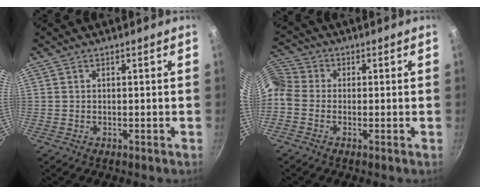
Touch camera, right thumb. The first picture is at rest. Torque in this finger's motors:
{"motor_torque": [2.40, 2.61, 1.07, -0.63, 0.66]}